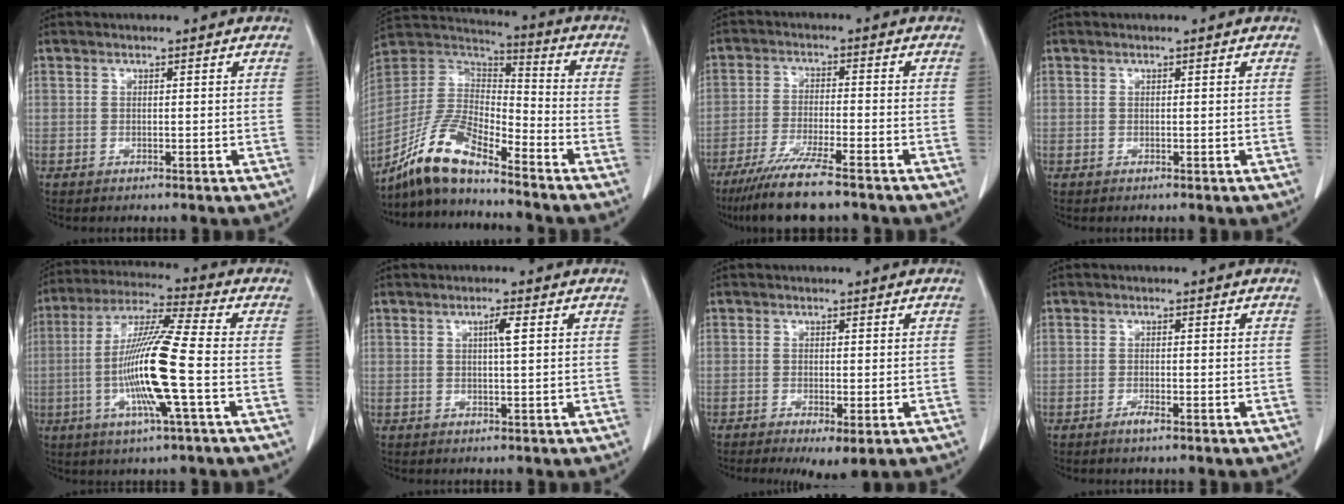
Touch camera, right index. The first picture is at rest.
{"total": 12.9, "force": [-10.1, 2.8, 7.4], "torque": [-0.153, 0.009, -0.193]}
{"total": 10.2, "force": [-8.0, 0.3, 6.3], "torque": [-0.107, -0.027, -0.134]}
{"total": 0.0}
{"total": 14.2, "force": [-2.8, -0.4, 13.9], "torque": [-0.277, -0.006, -0.062]}
{"total": 1.8, "force": [0.4, -0.4, 1.7], "torque": [-0.032, 0.000, 0.007]}
{"total": 4.5, "force": [-2.6, 1.1, 3.5], "torque": [-0.041, -0.012, -0.032]}
{"total": 1.4, "force": [-1.0, 0.1, 1.0], "torque": [-0.020, -0.001, -0.017]}